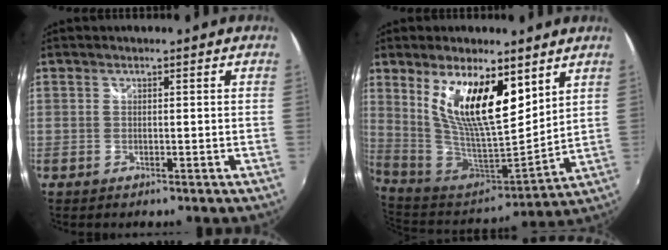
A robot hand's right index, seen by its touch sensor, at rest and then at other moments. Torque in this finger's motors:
{"motor_torque": [1.07, 0.12, 1.05, 0.21]}